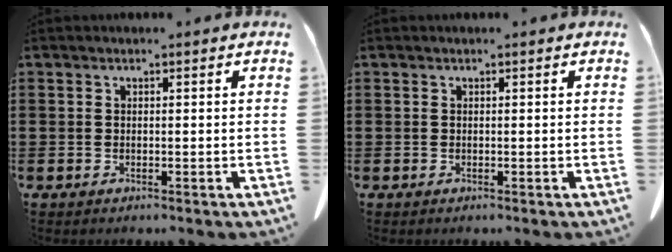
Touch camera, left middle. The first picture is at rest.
{"total": 0.0}